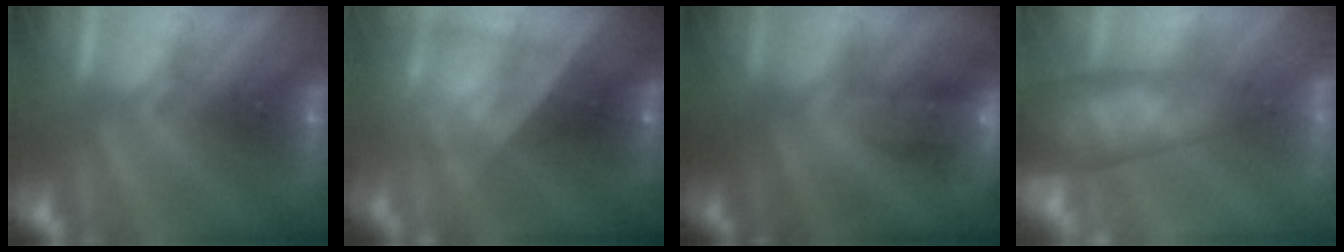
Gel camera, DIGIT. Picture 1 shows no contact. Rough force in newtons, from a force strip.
{"total": 7.1}
{"total": 3.9}
{"total": 7.9}